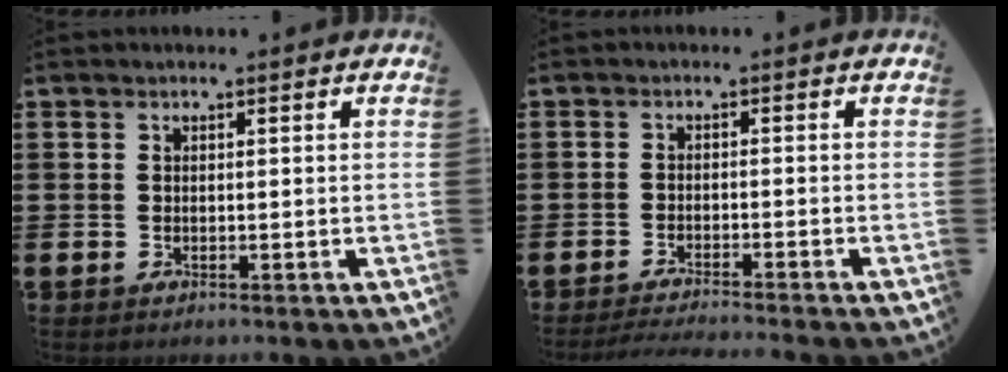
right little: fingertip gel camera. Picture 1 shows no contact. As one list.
[{"total": 1.8, "force": [-1.7, -0.3, 0.6], "torque": [-0.008, 0.003, -0.035]}]